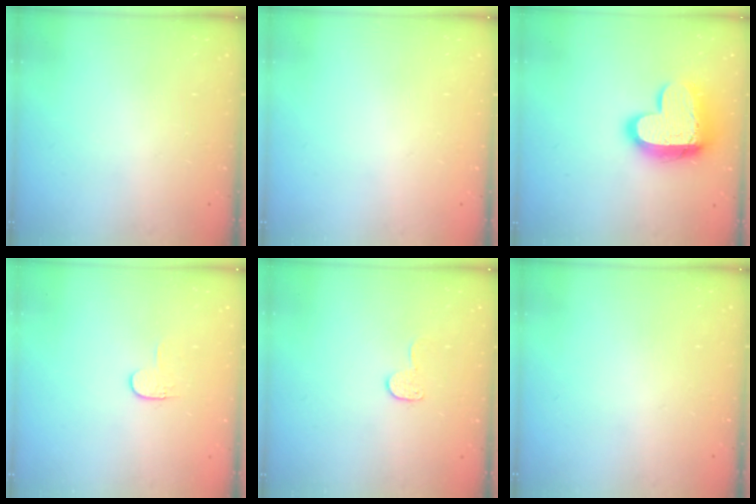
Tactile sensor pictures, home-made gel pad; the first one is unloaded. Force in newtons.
{"total": 0.0}
{"total": 17.1, "press": 17.0, "slide": 1.6}
{"total": 4.1, "press": 4.1, "slide": 0.4}
{"total": 6.4, "press": 6.4, "slide": 0.4}
{"total": 0.0}